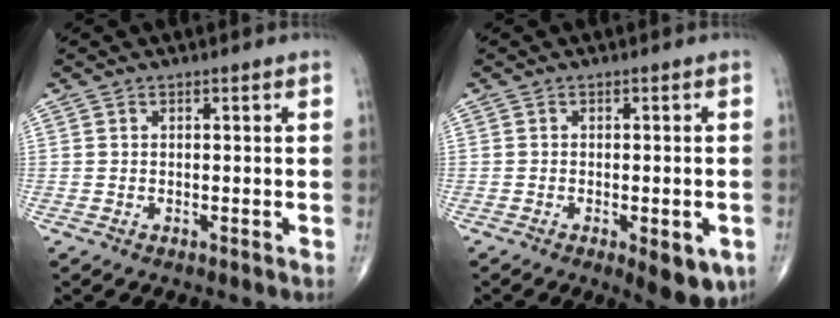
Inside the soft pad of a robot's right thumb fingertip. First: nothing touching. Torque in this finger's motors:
{"motor_torque": [0.83, 1.11, 0.38, -0.49, 0.15]}